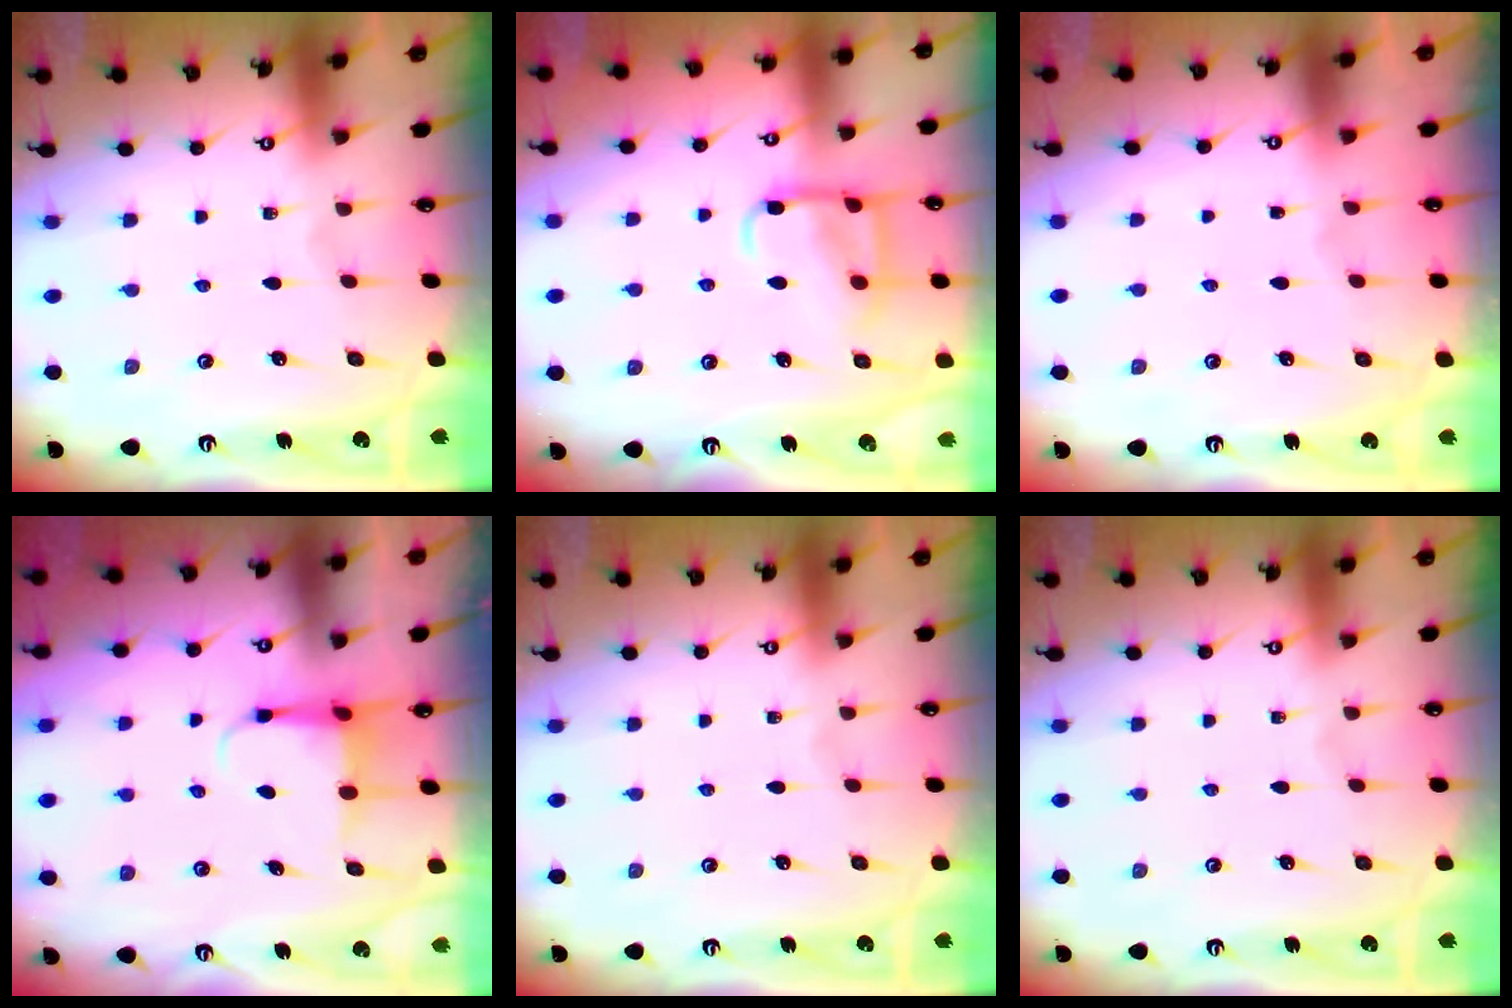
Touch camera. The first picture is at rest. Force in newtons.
{"total": 11.8, "press": 11.7, "slide": 1.2}
{"total": 1.2, "press": 1.2, "slide": 0.1}
{"total": 4.6, "press": 4.5, "slide": 0.5}
{"total": 0.0}
{"total": 0.0}